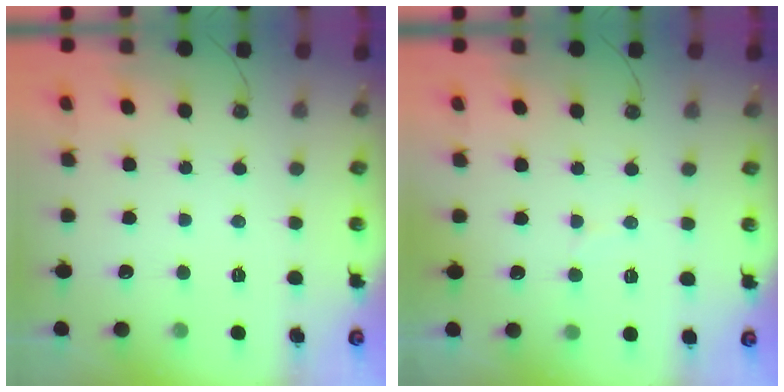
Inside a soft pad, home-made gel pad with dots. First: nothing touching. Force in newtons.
{"total": 4.0, "press": 3.9, "slide": 1.0}